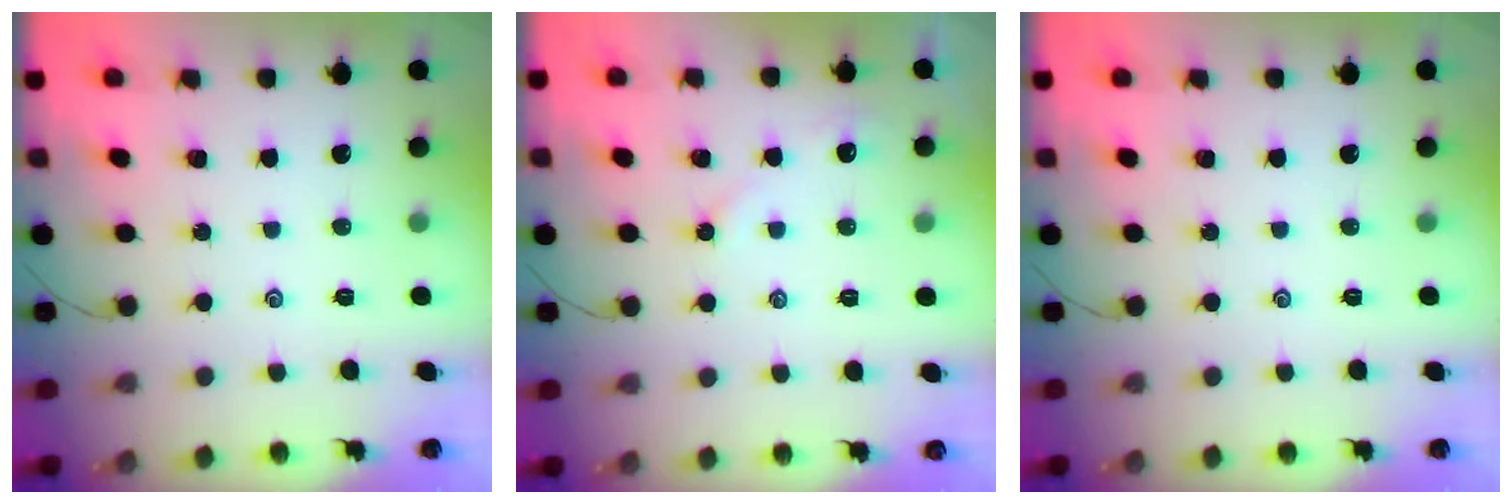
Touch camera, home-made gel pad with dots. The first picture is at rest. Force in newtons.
{"total": 2.8, "press": 2.8, "slide": 0.5}
{"total": 0.0}